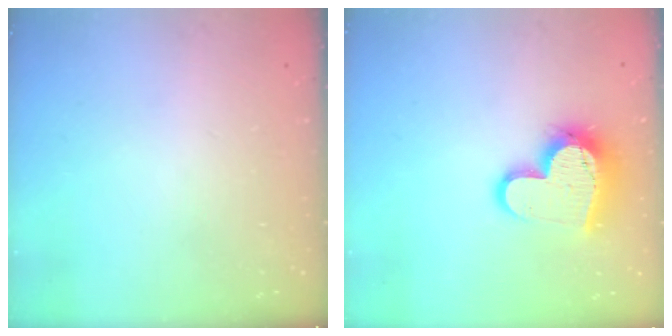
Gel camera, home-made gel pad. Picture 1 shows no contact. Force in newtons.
{"total": 13.7, "press": 13.6, "slide": 1.3}